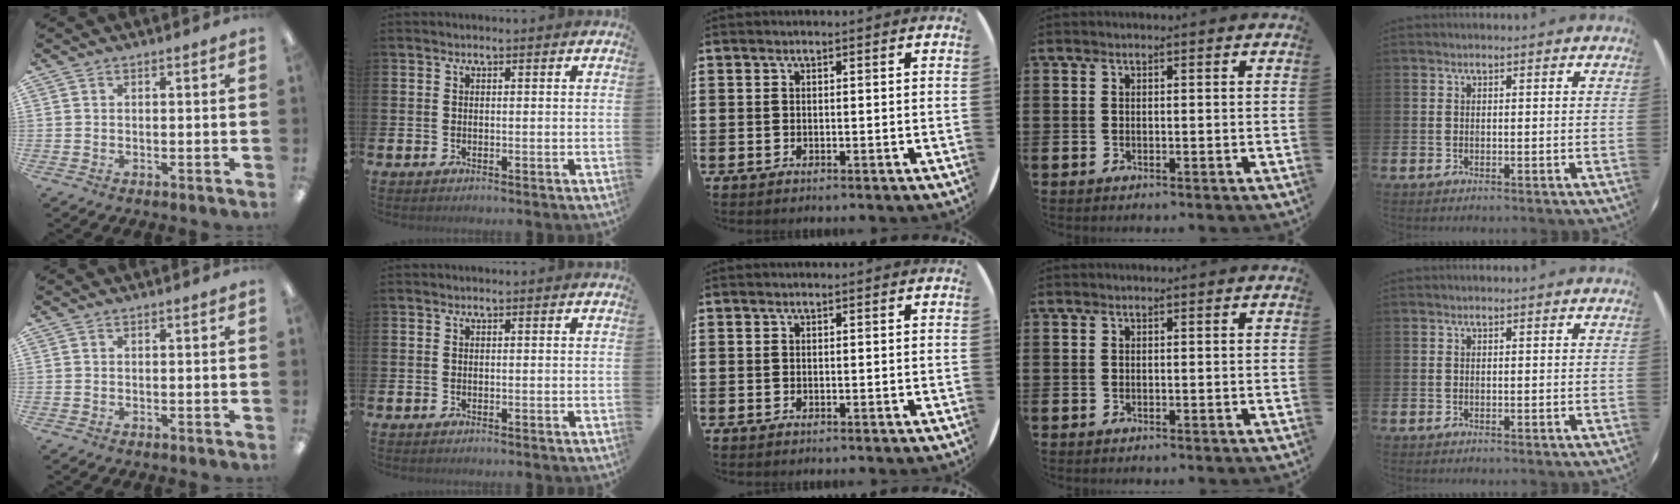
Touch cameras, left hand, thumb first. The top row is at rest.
{}